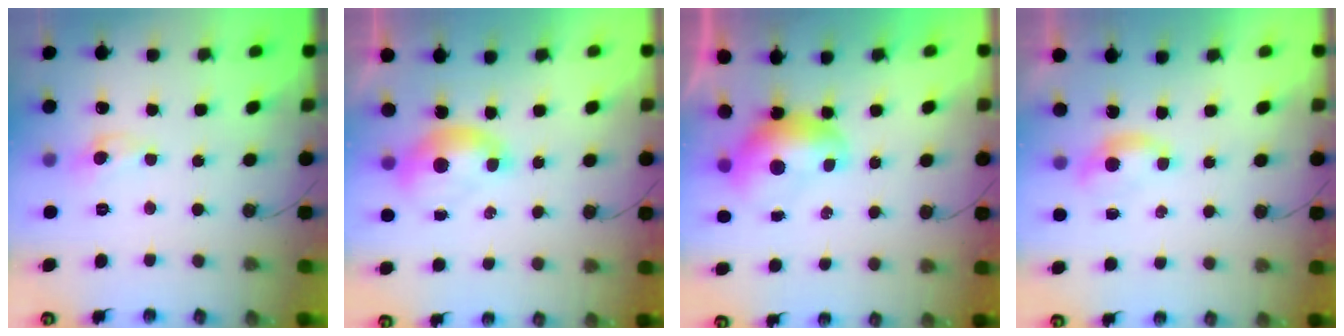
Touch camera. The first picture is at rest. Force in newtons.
{"total": 1.6, "press": 1.5, "slide": 0.6}
{"total": 1.3, "press": 1.2, "slide": 0.4}
{"total": 1.0, "press": 0.9, "slide": 0.5}